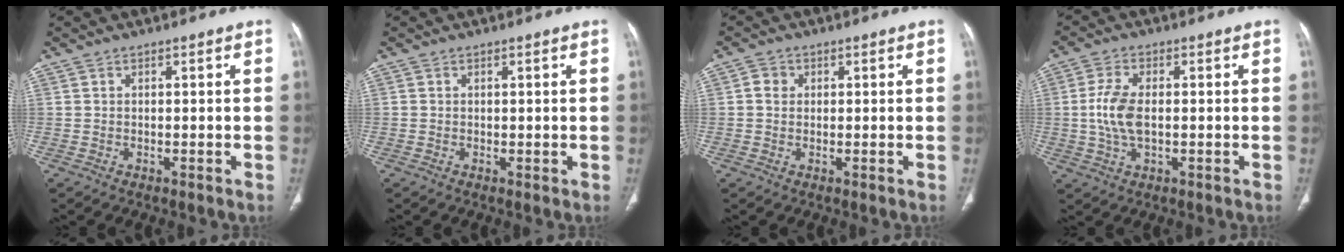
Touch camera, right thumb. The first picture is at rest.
{"total": 0.0}
{"total": 2.1, "force": [0.4, 2.0, 0.8], "torque": [-0.002, 0.003, 0.004]}
{"total": 7.1, "force": [-0.1, 3.7, 6.1], "torque": [-0.135, 0.002, -0.005]}